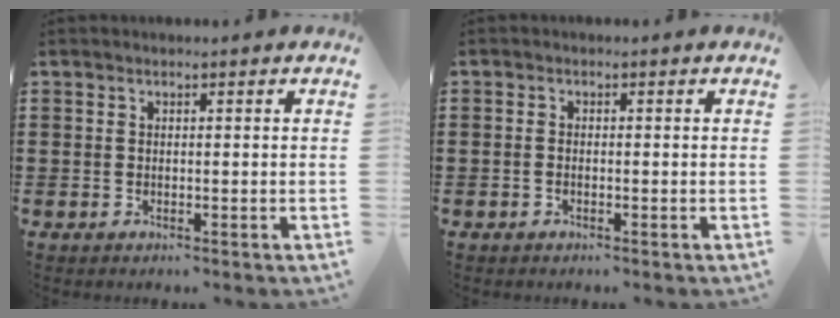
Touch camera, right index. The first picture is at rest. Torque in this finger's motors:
{"motor_torque": [0.17, 1.96, 0.00, -0.02]}